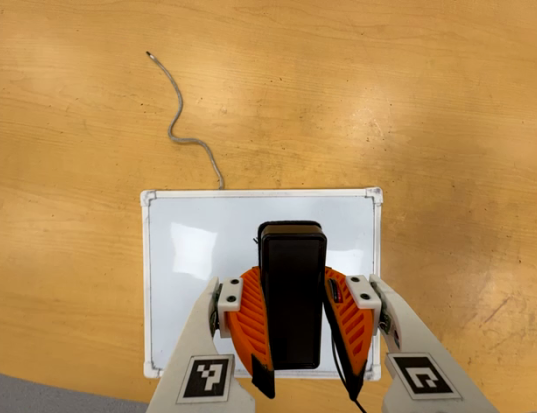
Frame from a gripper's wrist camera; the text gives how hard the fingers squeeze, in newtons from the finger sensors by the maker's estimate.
{"total": 6.3, "left": 5.6, "right": 7.1}